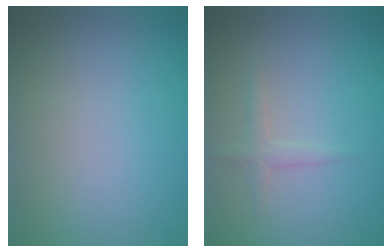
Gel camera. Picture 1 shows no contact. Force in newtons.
{"total": 1.1, "press": 1.1, "slide": 0.1}